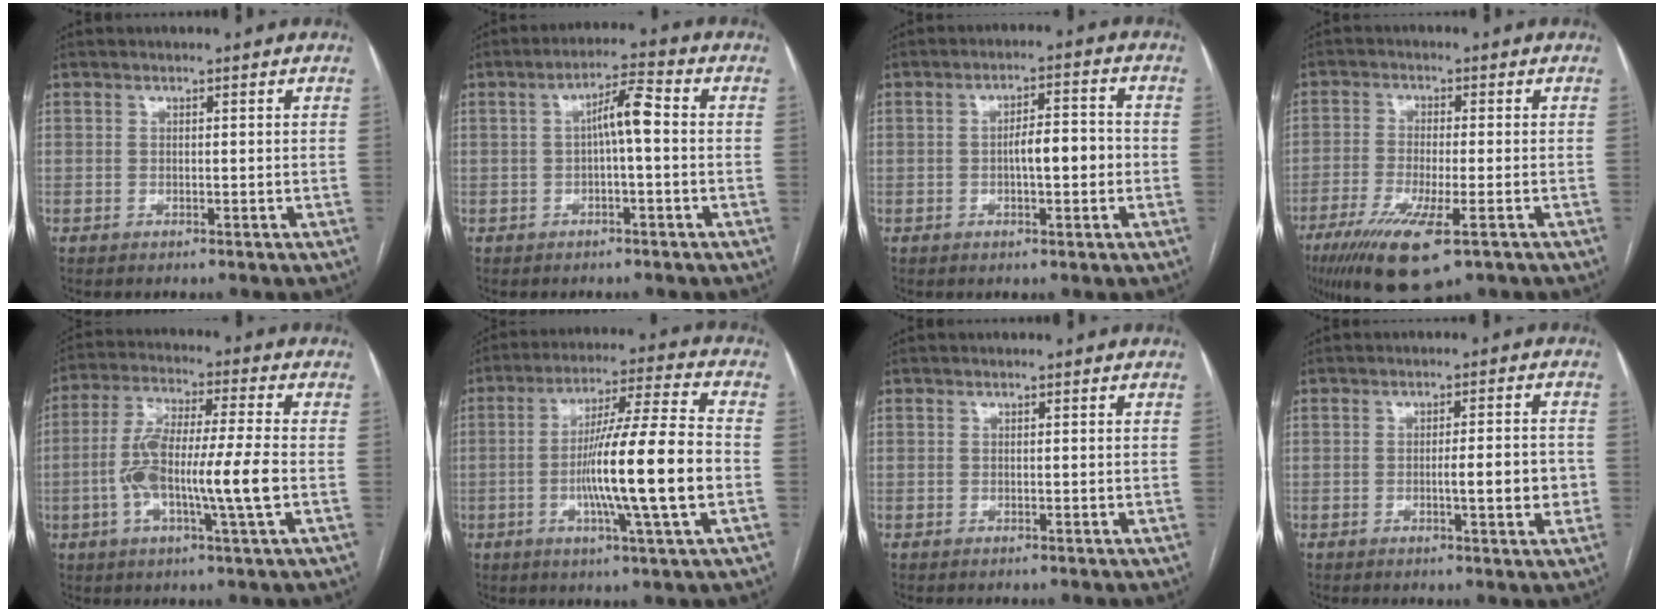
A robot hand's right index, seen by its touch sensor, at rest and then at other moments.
{"total": 5.2, "force": [0.0, 0.7, 5.1], "torque": [-0.085, 0.018, 0.000]}
{"total": 5.5, "force": [-0.8, 1.5, 5.2], "torque": [-0.086, 0.014, -0.011]}
{"total": 11.8, "force": [-6.6, 2.2, 9.5], "torque": [-0.171, -0.031, -0.109]}
{"total": 12.6, "force": [-2.4, 0.6, 12.3], "torque": [-0.239, 0.005, -0.051]}
{"total": 16.1, "force": [-2.9, -0.6, 15.9], "torque": [-0.273, -0.004, -0.058]}
{"total": 0.0}
{"total": 5.8, "force": [-1.1, 0.7, 5.6], "torque": [-0.082, 0.001, -0.014]}